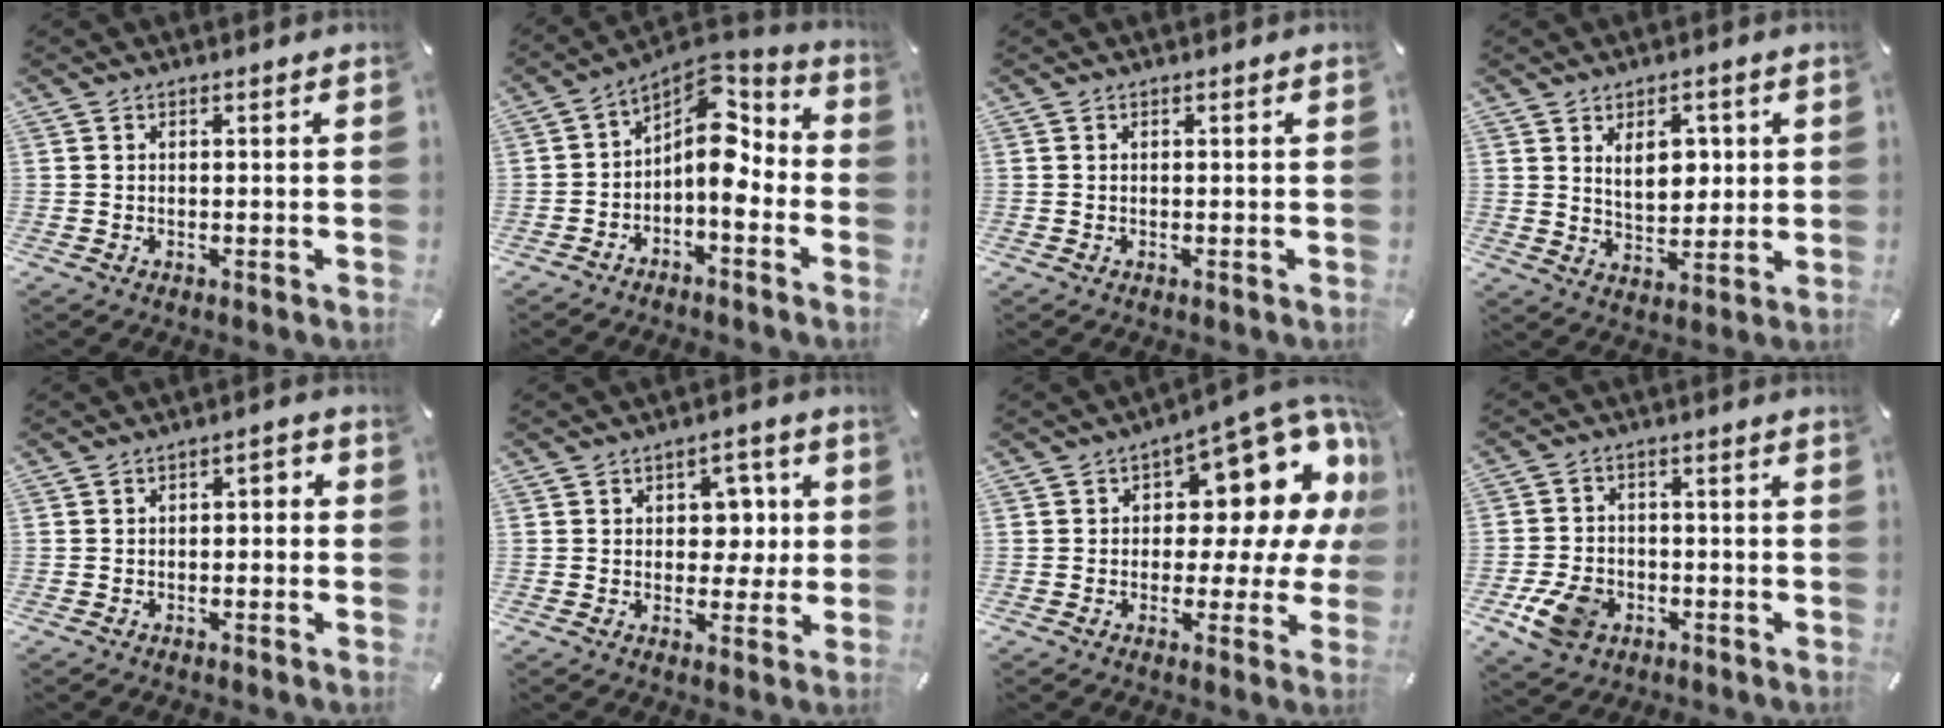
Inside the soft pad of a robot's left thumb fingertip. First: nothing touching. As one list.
[{"total": 9.9, "force": [0.6, 6.1, 7.7], "torque": [-0.111, -0.028, 0.006]}, {"total": 0.0}, {"total": 8.3, "force": [2.8, 5.4, 5.6], "torque": [-0.084, -0.001, 0.044]}, {"total": 2.4, "force": [-1.6, 1.3, 1.2], "torque": [-0.021, 0.015, -0.034]}, {"total": 7.5, "force": [1.0, 6.0, 4.4], "torque": [-0.041, -0.004, 0.010]}, {"total": 14.0, "force": [7.4, 6.6, 9.8], "torque": [-0.117, -0.076, 0.119]}, {"total": 9.0, "force": [-3.7, 6.8, 4.5], "torque": [-0.107, 0.019, -0.068]}]